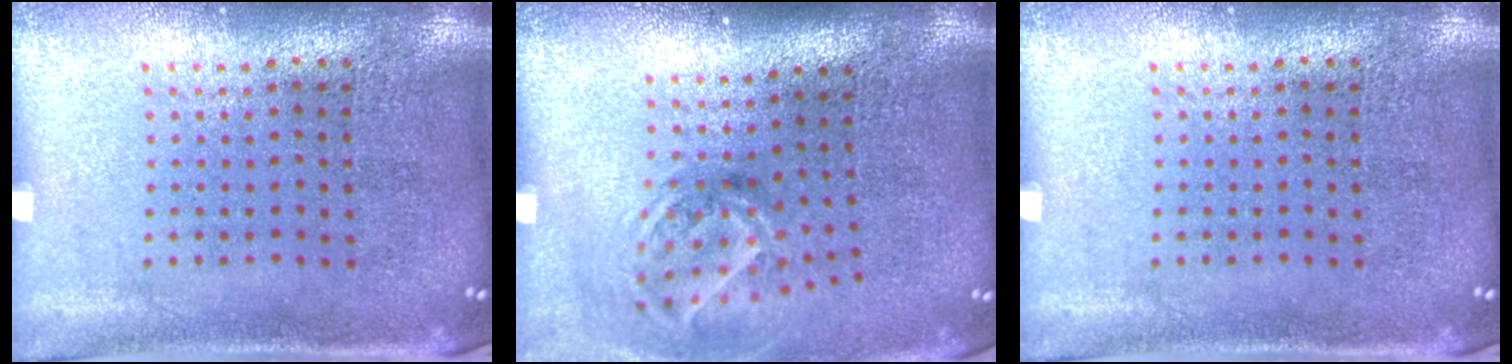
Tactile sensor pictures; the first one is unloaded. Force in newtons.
{"total": 1.9, "press": 1.3, "slide": 1.5}
{"total": 0.0}